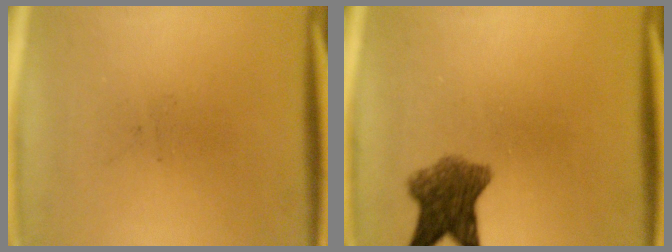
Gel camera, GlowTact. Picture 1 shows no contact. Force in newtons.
{"total": 7.0}